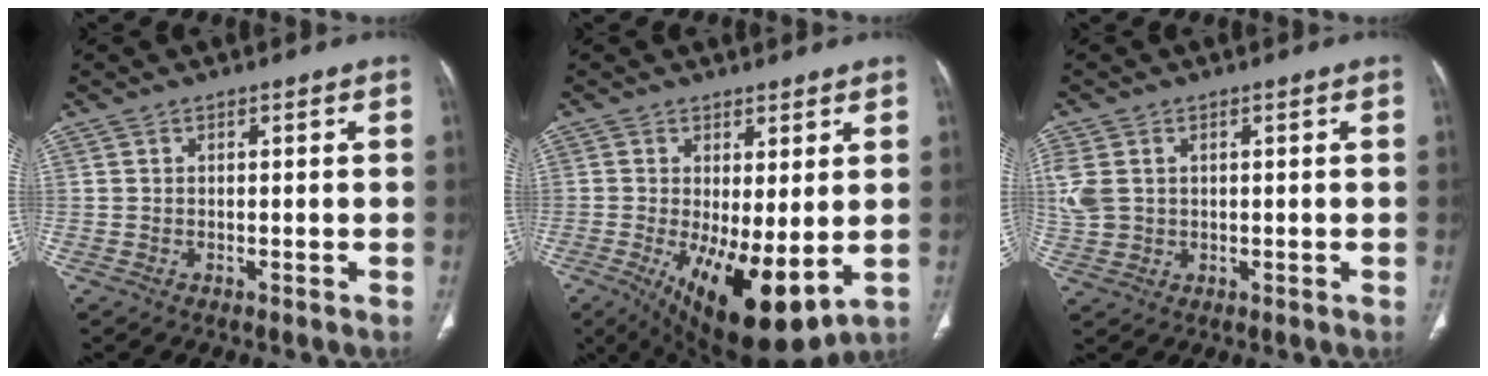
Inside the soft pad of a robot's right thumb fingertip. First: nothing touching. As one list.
[{"total": 14.5, "force": [-2.6, 5.5, 13.1], "torque": [-0.215, -0.030, -0.019]}, {"total": 6.6, "force": [1.1, 5.1, 4.0], "torque": [-0.104, 0.003, 0.032]}]